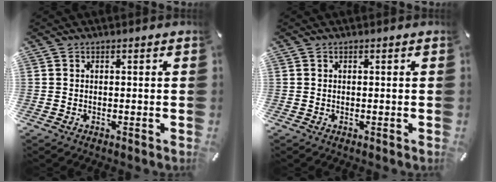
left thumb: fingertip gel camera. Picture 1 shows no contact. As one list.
[{"total": 0.0}]